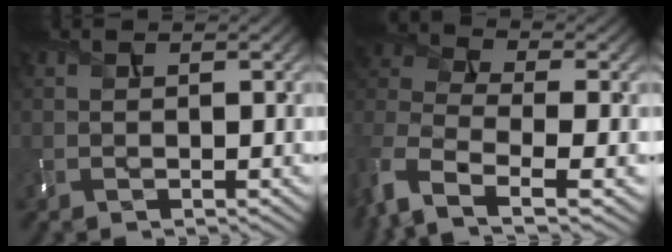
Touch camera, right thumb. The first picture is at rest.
{"total": 9.2, "force": [-4.8, 4.8, 6.3], "torque": [-0.164, -0.018, -0.106]}